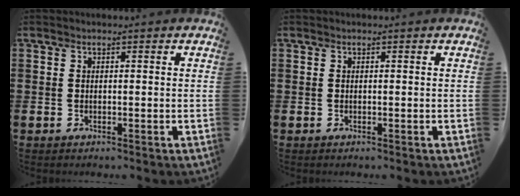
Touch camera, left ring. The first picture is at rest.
{"total": 0.0}